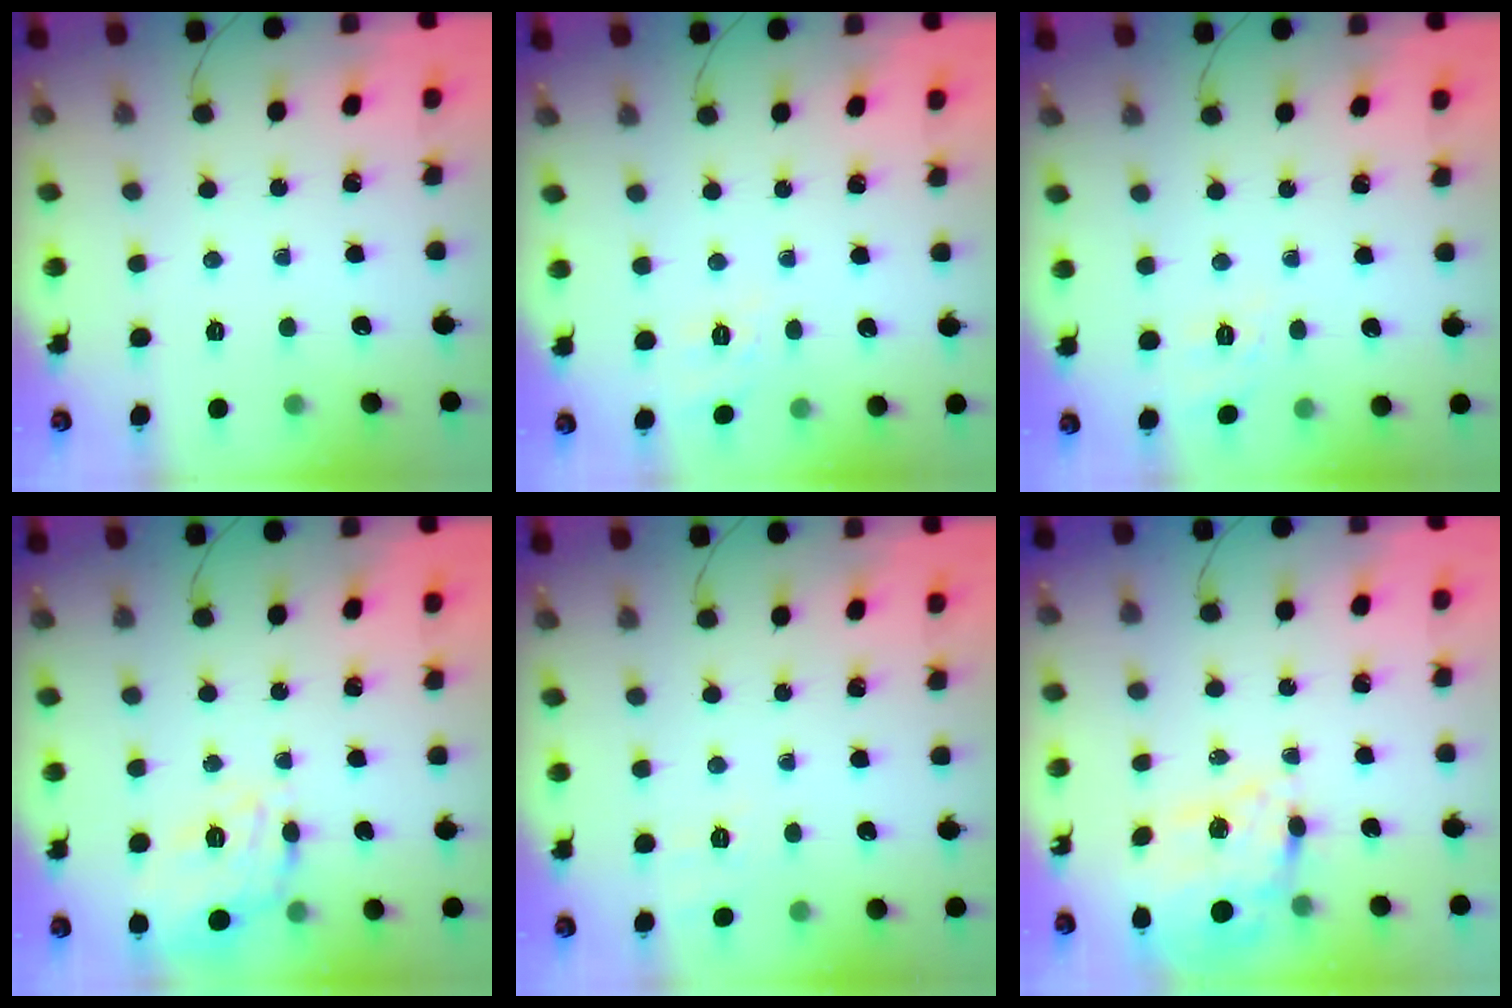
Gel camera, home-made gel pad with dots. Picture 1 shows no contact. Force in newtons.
{"total": 1.9, "press": 0.5, "slide": 1.8}
{"total": 1.9, "press": 0.5, "slide": 1.8}
{"total": 16.7, "press": 16.7, "slide": 0.5}
{"total": 2.6, "press": 1.6, "slide": 2.1}
{"total": 12.2, "press": 11.5, "slide": 4.2}